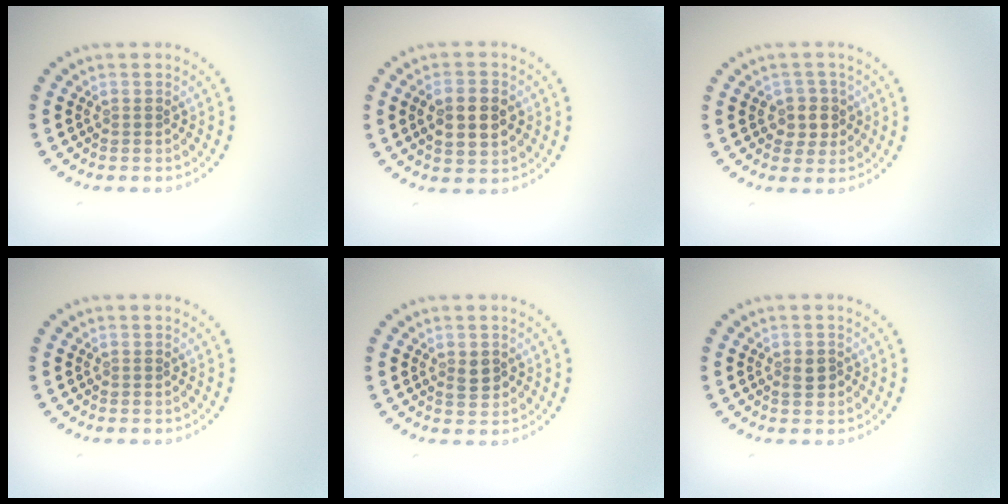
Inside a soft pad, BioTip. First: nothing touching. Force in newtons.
{"total": 4.5, "press": 4.5, "slide": 0.1}
{"total": 2.5, "press": 2.2, "slide": 1.0}
{"total": 0.0}
{"total": 1.5, "press": 1.5, "slide": 0.2}
{"total": 1.5, "press": 1.5, "slide": 0.1}